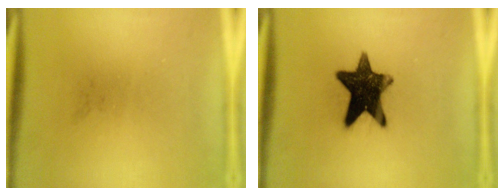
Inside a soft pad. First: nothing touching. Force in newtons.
{"total": 14.3}